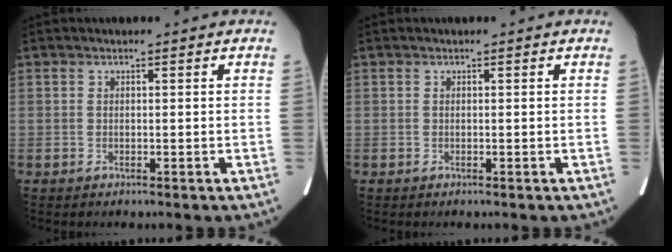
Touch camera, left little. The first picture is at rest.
{"total": 0.0}